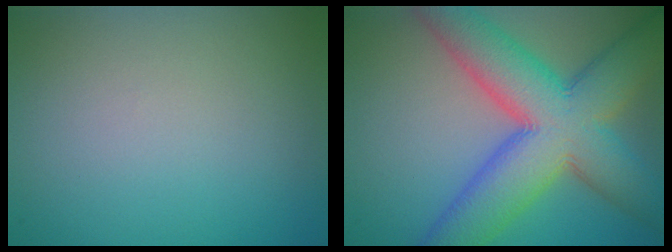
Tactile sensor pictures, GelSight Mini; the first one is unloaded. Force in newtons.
{"total": 11.9, "press": 11.9, "slide": 0.6}